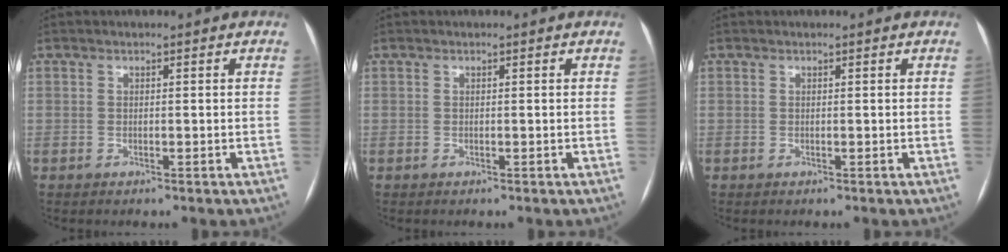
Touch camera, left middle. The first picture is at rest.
{"total": 0.0}
{"total": 0.0}